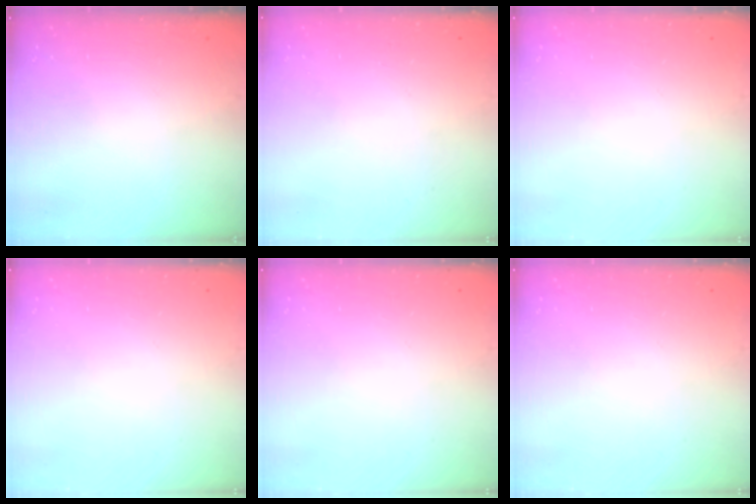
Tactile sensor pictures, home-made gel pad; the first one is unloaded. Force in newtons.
{"total": 2.6, "press": 2.6, "slide": 0.2}
{"total": 0.0}
{"total": 0.0}
{"total": 0.0}
{"total": 0.0}